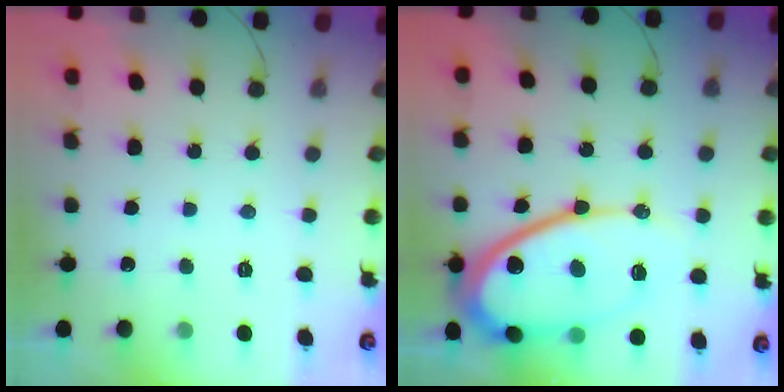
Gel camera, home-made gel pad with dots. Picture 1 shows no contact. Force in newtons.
{"total": 21.2, "press": 21.2, "slide": 1.8}